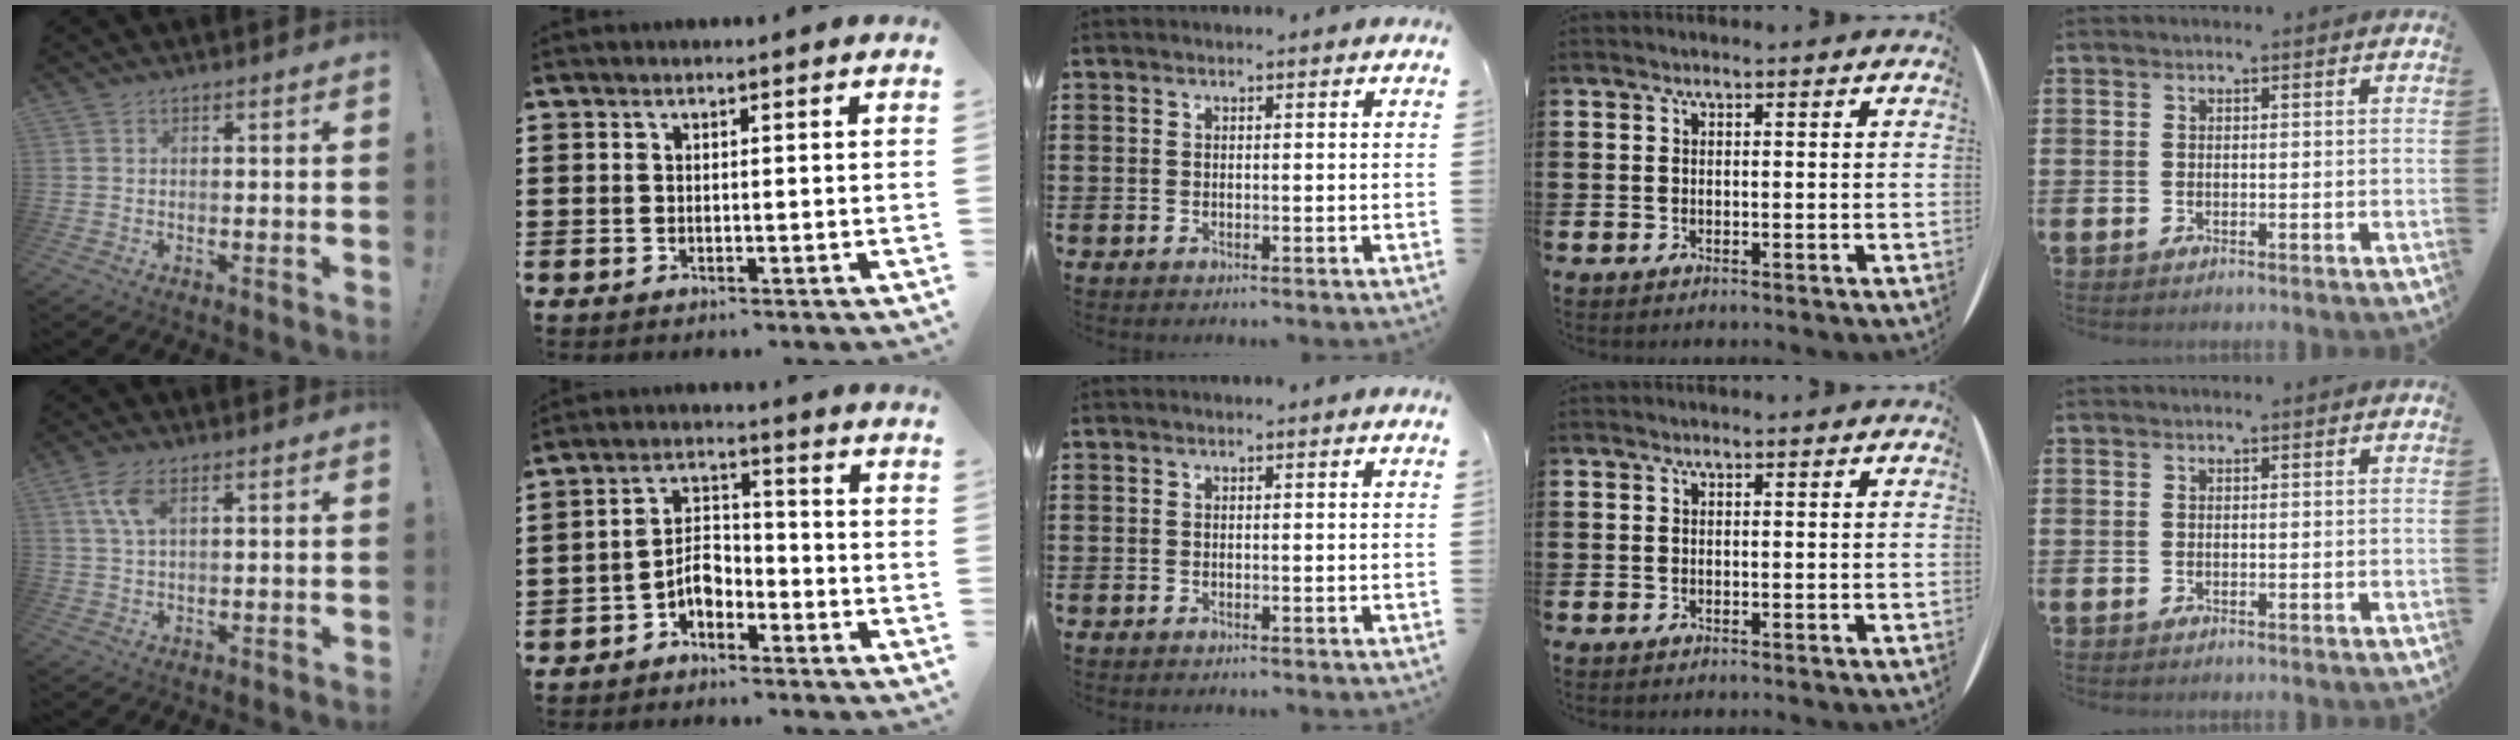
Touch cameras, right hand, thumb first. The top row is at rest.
{"thumb": {"total": 6.2, "force": [2.5, 3.0, 4.8], "torque": [-0.095, -0.002, 0.046]}, "index": {"total": 4.6, "force": [-2.8, 2.7, 2.5], "torque": [-0.053, 0.011, -0.055]}}